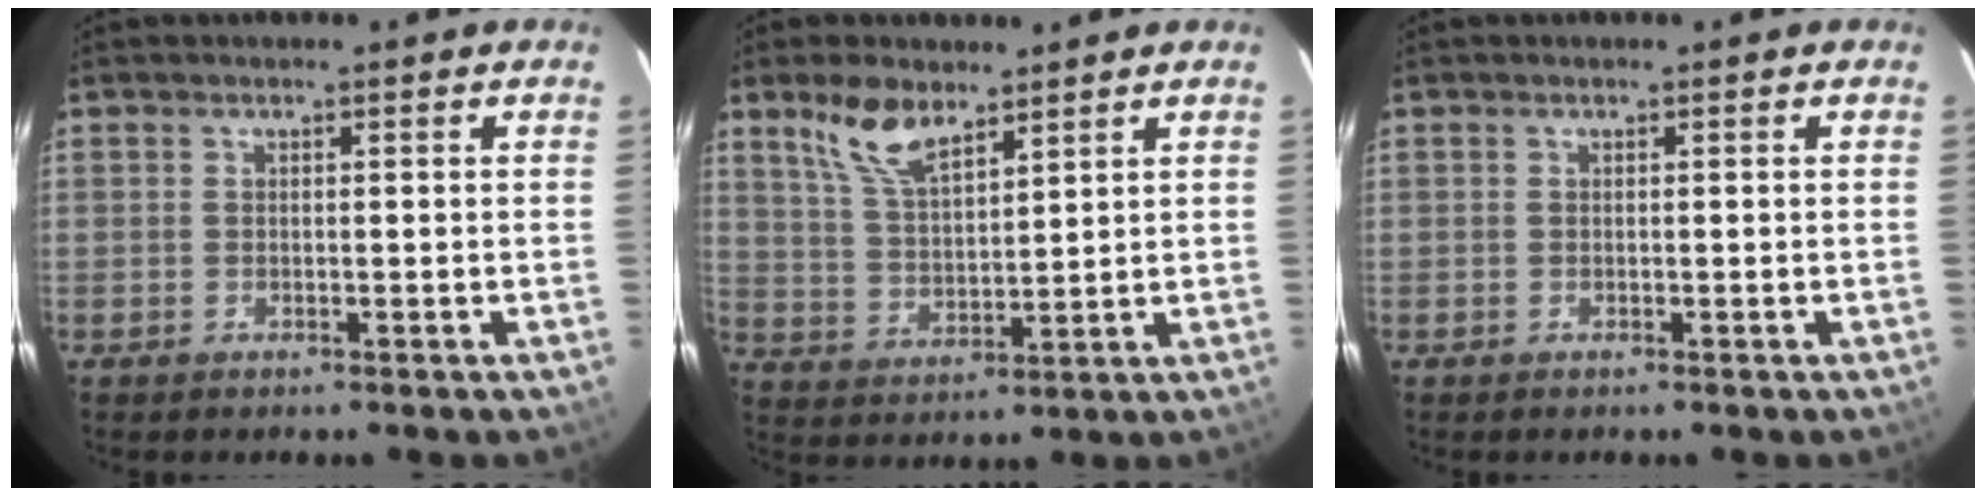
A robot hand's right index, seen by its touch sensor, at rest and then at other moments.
{"total": 8.9, "force": [6.3, 3.6, 5.2], "torque": [-0.102, 0.011, 0.130]}
{"total": 0.0}